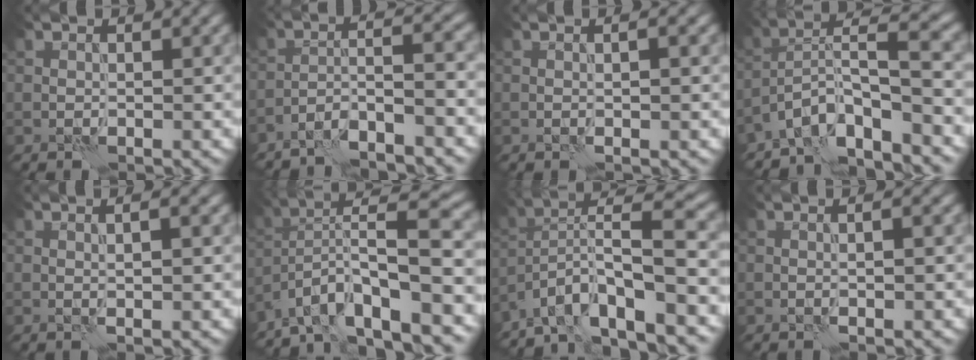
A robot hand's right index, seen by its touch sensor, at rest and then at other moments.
{"total": 5.3, "force": [-4.0, 0.8, 3.4], "torque": [-0.049, 0.013, -0.077]}
{"total": 1.5, "force": [0.1, 0.2, 1.5], "torque": [-0.021, -0.002, -0.002]}
{"total": 7.2, "force": [-5.2, 1.6, 4.6], "torque": [-0.065, 0.010, -0.102]}
{"total": 2.1, "force": [0.4, 0.3, 2.0], "torque": [-0.025, -0.002, 0.004]}
{"total": 11.2, "force": [-5.9, 2.9, 9.1], "torque": [-0.144, 0.024, -0.100]}
{"total": 10.4, "force": [-6.4, 2.4, 7.8], "torque": [-0.120, 0.018, -0.112]}
{"total": 1.8, "force": [0.2, 0.3, 1.7], "torque": [-0.018, -0.006, -0.002]}